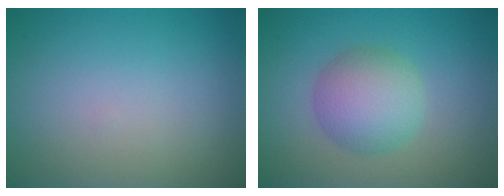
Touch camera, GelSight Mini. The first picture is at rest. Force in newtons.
{"total": 4.7, "press": 4.7, "slide": 0.1}